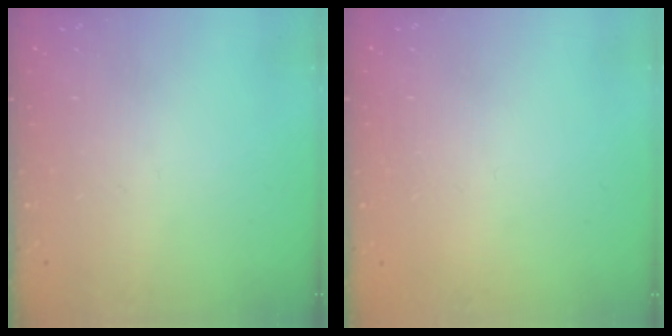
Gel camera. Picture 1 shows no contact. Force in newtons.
{"total": 2.3, "press": 2.3, "slide": 0.1}